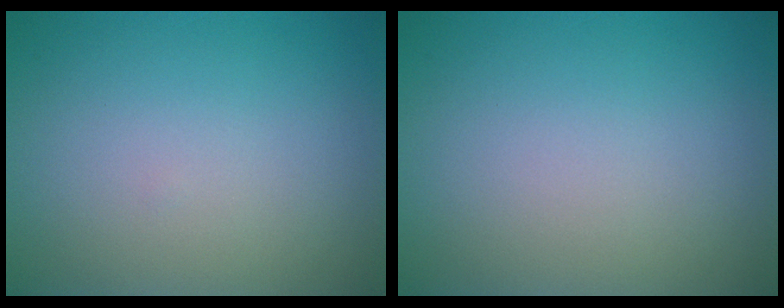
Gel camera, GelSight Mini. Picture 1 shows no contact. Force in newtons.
{"total": 0.0}